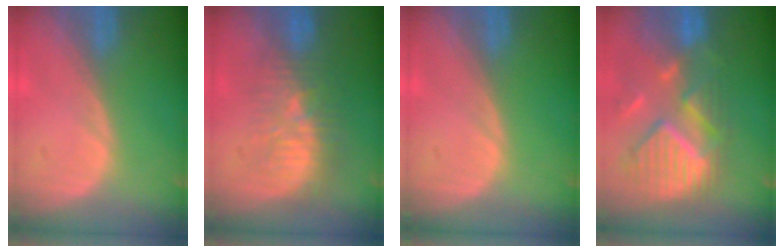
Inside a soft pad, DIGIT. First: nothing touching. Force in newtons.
{"total": 9.2, "press": 8.6, "slide": 3.2}
{"total": 0.0}
{"total": 12.1, "press": 10.5, "slide": 6.0}